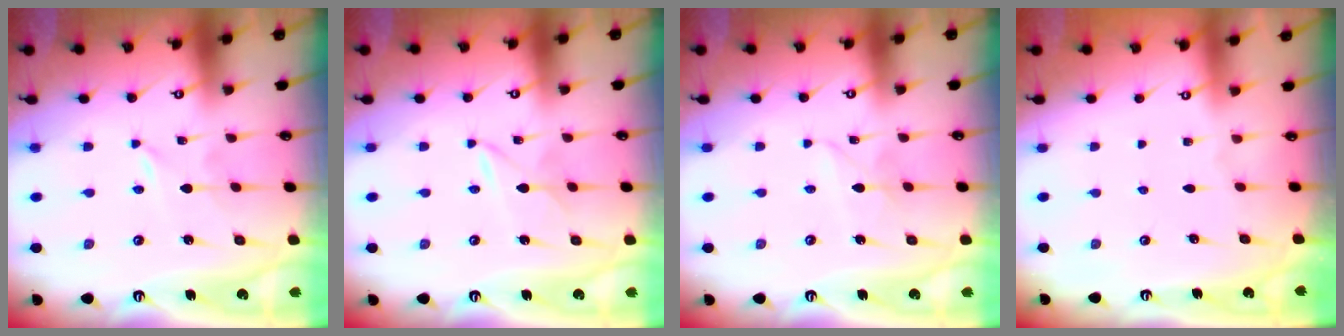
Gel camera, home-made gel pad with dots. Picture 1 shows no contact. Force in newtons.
{"total": 2.5, "press": 2.5, "slide": 0.4}
{"total": 2.6, "press": 2.6, "slide": 0.2}
{"total": 0.0}